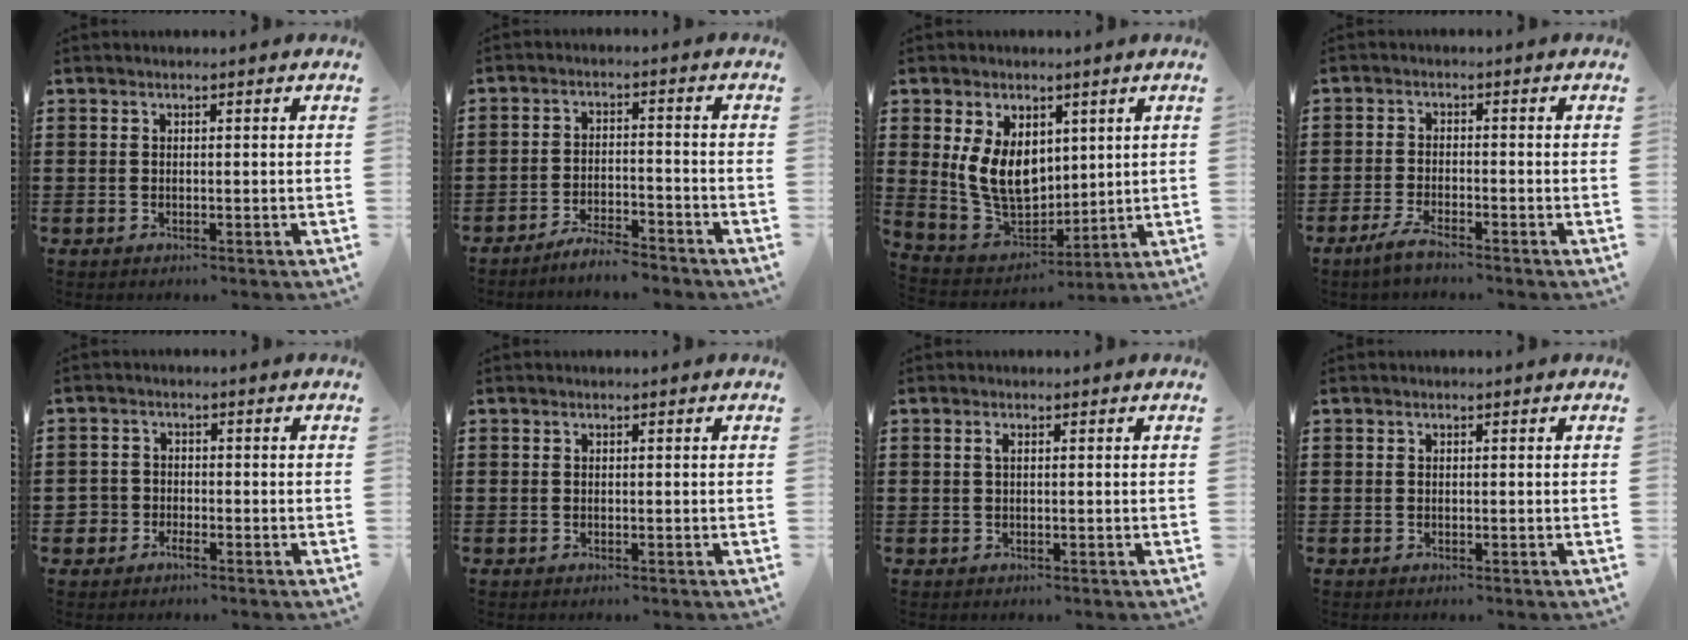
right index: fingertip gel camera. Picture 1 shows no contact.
{"total": 4.2, "force": [-4.1, 0.1, 1.0], "torque": [-0.019, 0.005, -0.083]}
{"total": 9.4, "force": [2.2, 6.8, 6.1], "torque": [-0.150, 0.002, 0.041]}
{"total": 2.9, "force": [-2.4, 0.3, 1.5], "torque": [-0.033, 0.002, -0.048]}
{"total": 2.5, "force": [-1.8, 1.6, 0.4], "torque": [-0.015, 0.002, -0.041]}
{"total": 0.0}
{"total": 0.7, "force": [0.1, 0.1, 0.7], "torque": [-0.014, 0.000, 0.002]}
{"total": 0.0}